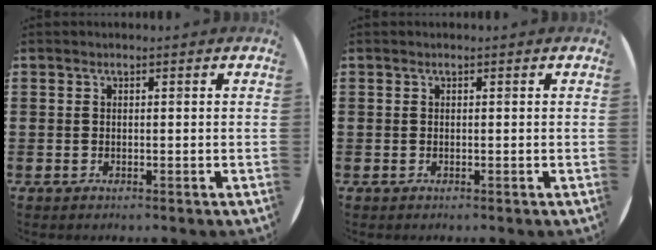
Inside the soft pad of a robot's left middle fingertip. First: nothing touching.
{"total": 0.0}